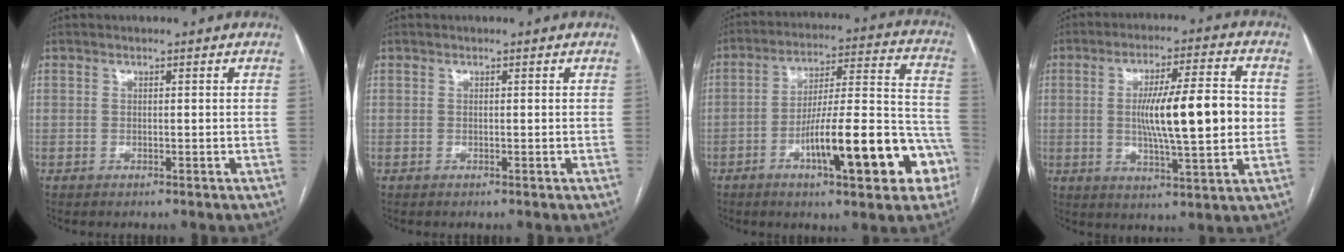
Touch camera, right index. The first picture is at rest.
{"total": 0.0}
{"total": 18.7, "force": [-7.6, 3.5, 16.7], "torque": [-0.216, 0.030, -0.104]}
{"total": 13.9, "force": [0.3, 1.9, 13.7], "torque": [-0.223, 0.010, 0.004]}